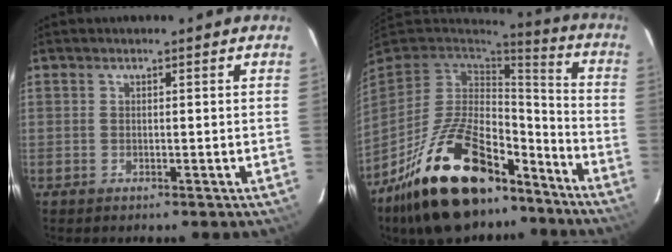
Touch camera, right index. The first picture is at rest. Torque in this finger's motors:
{"motor_torque": [1.08, -1.06, 1.05, 0.21]}